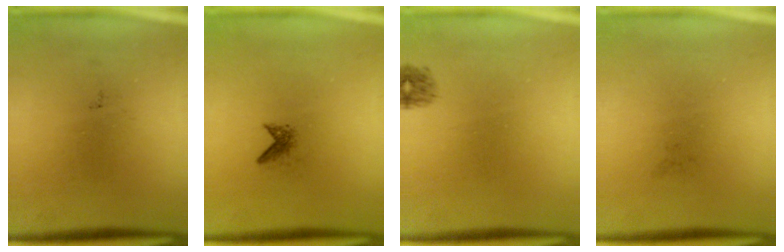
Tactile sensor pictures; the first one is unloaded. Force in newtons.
{"total": 1.1}
{"total": 1.0}
{"total": 0.0}